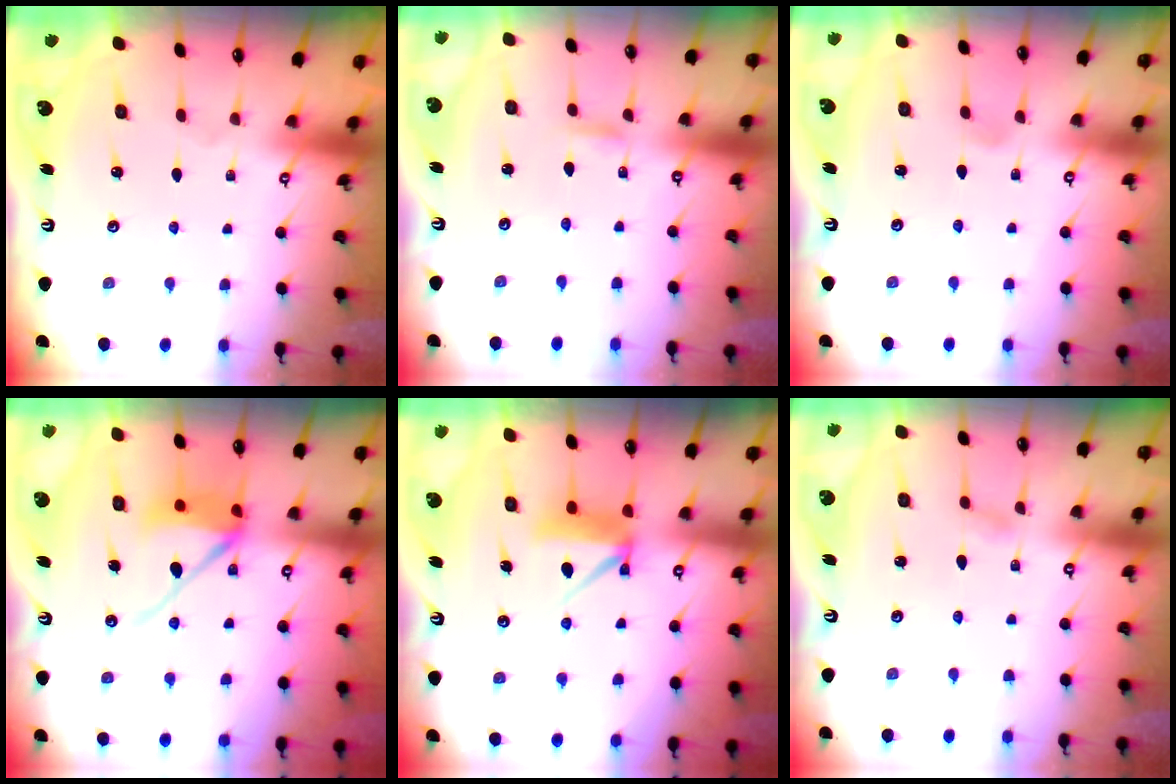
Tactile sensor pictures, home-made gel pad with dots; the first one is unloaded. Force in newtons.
{"total": 3.6, "press": 3.5, "slide": 0.4}
{"total": 2.8, "press": 2.8, "slide": 0.4}
{"total": 10.6, "press": 10.5, "slide": 1.6}
{"total": 8.4, "press": 8.3, "slide": 0.6}
{"total": 2.1, "press": 2.1, "slide": 0.3}